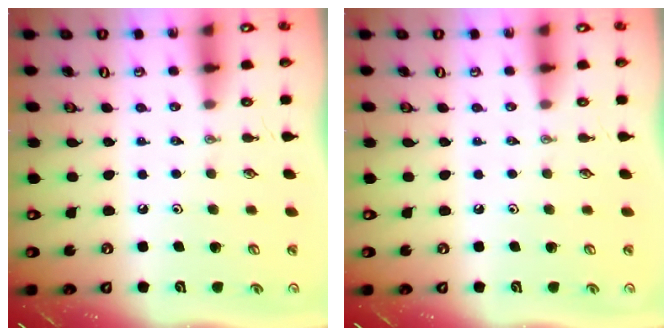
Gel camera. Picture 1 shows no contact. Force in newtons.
{"total": 0.0}